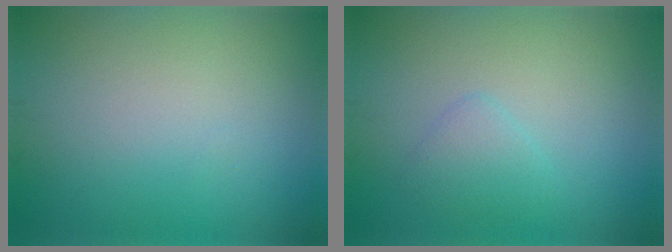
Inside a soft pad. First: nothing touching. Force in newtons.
{"total": 1.7, "press": 1.7, "slide": 0.1}